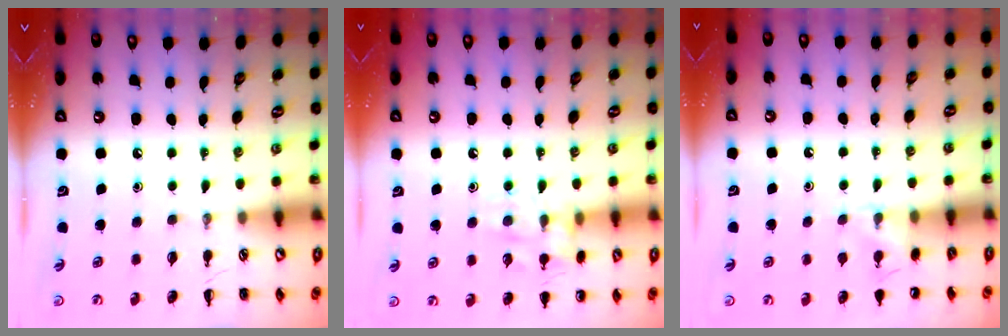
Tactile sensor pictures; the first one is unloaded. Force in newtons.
{"total": 10.0, "press": 10.0, "slide": 0.9}
{"total": 5.8, "press": 5.5, "slide": 1.7}